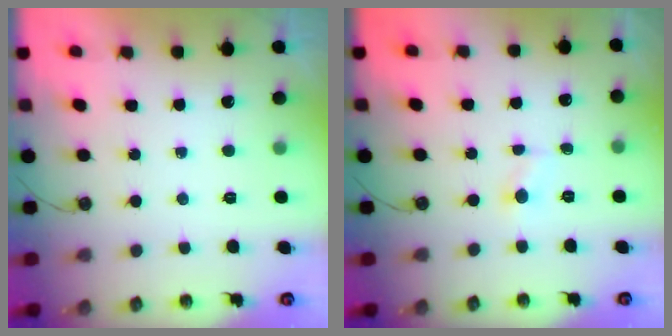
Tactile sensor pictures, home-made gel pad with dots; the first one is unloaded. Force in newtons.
{"total": 1.8, "press": 1.8, "slide": 0.2}